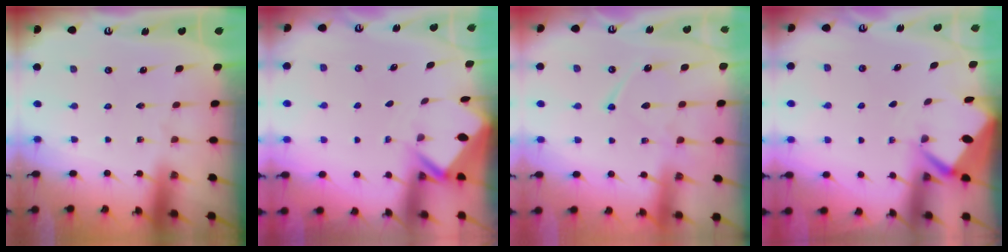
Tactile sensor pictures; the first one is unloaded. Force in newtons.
{"total": 2.4, "press": 2.4, "slide": 0.1}
{"total": 11.5, "press": 11.4, "slide": 1.0}
{"total": 3.0, "press": 3.0, "slide": 0.4}